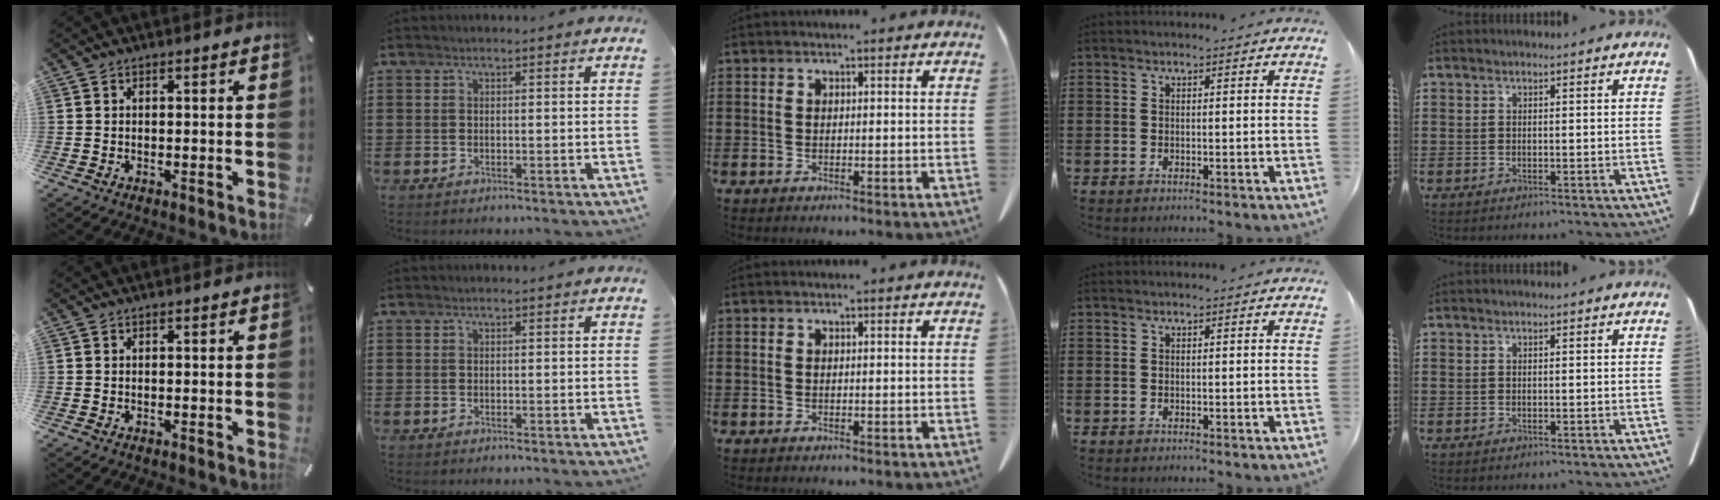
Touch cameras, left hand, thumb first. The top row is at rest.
{}